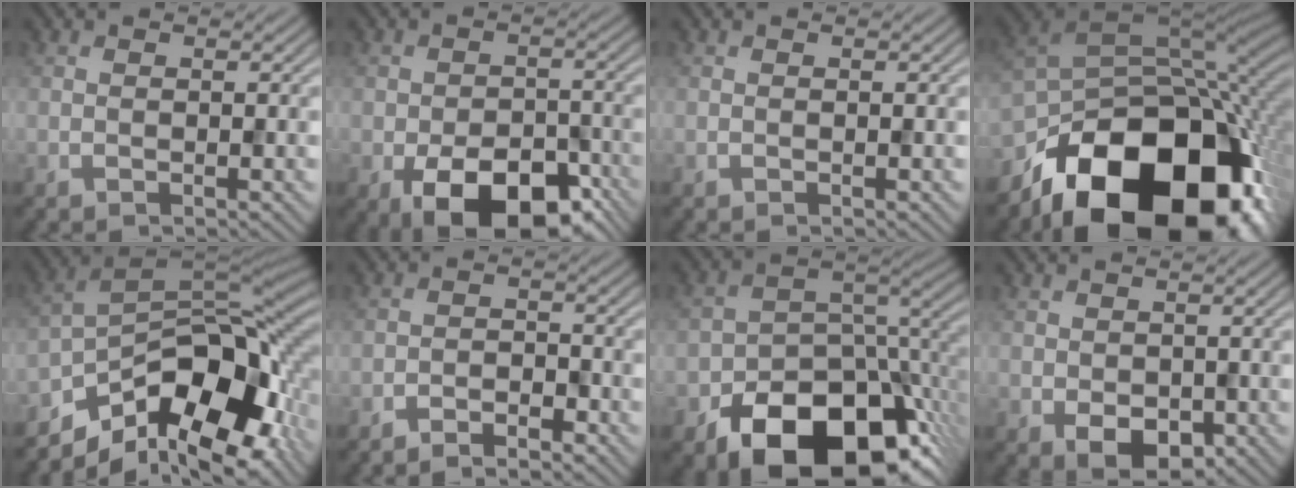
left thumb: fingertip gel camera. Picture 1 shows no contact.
{"total": 11.0, "force": [-5.9, 5.9, 7.2], "torque": [-0.127, -0.024, -0.083]}
{"total": 0.0}
{"total": 21.3, "force": [-11.4, 12.2, 13.2], "torque": [-0.231, -0.059, -0.158]}
{"total": 15.9, "force": [-9.1, 7.7, 10.6], "torque": [-0.172, -0.018, -0.158]}
{"total": 2.8, "force": [-2.4, 1.0, 1.1], "torque": [-0.016, 0.006, -0.046]}
{"total": 17.3, "force": [-10.3, 9.8, 9.8], "torque": [-0.147, -0.053, -0.160]}
{"total": 3.6, "force": [-1.2, 2.5, 2.3], "torque": [-0.050, -0.012, -0.017]}